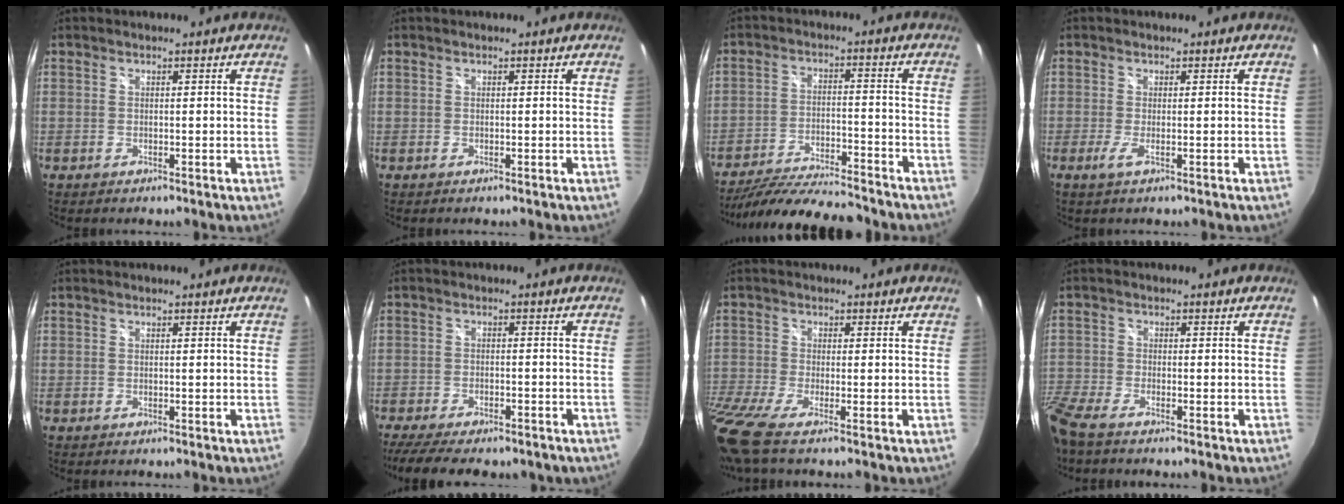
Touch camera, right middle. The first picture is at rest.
{"total": 0.0}
{"total": 16.8, "force": [-15.0, 2.0, 7.3], "torque": [-0.146, -0.019, -0.238]}
{"total": 1.6, "force": [-0.4, -0.2, 1.5], "torque": [-0.031, -0.004, -0.010]}
{"total": 0.0}
{"total": 13.4, "force": [-10.6, 4.3, 7.1], "torque": [-0.154, -0.033, -0.159]}
{"total": 9.2, "force": [-6.5, 0.4, 6.5], "torque": [-0.152, -0.052, -0.126]}
{"total": 7.6, "force": [-6.1, 2.1, 3.9], "torque": [-0.112, -0.024, -0.123]}